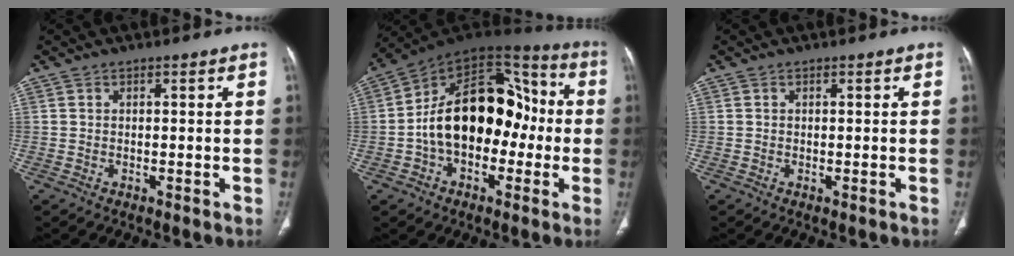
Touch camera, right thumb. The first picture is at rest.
{"total": 21.7, "force": [-2.0, 14.0, 16.4], "torque": [-0.230, 0.056, -0.037]}
{"total": 0.0}